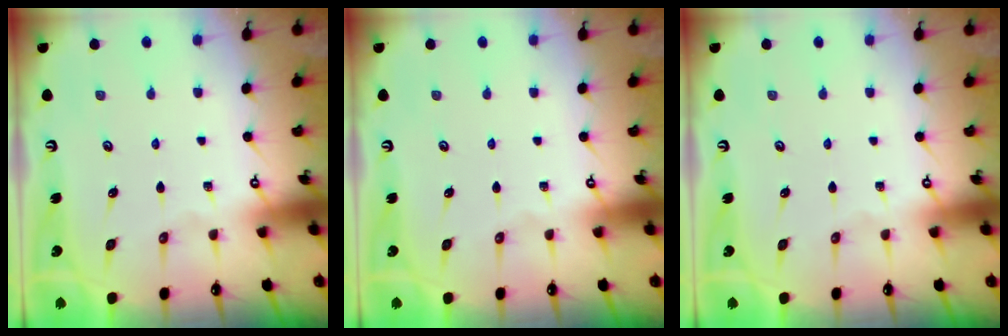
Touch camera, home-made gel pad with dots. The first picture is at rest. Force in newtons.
{"total": 0.0}
{"total": 0.0}